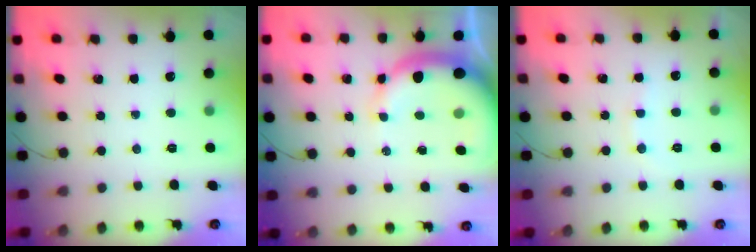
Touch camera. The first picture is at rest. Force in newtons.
{"total": 11.8, "press": 11.5, "slide": 2.7}
{"total": 5.3, "press": 5.2, "slide": 1.1}